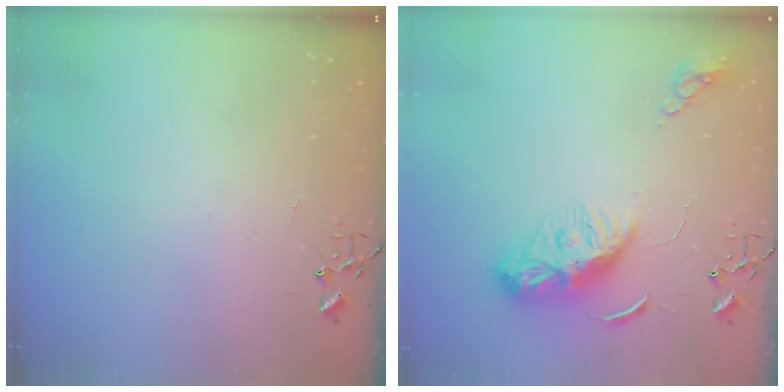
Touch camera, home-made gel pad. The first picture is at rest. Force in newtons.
{"total": 9.9, "press": 9.8, "slide": 1.1}